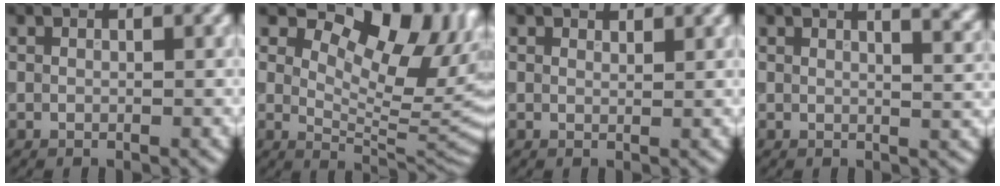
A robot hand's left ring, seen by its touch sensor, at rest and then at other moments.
{"total": 12.9, "force": [6.8, 6.2, 9.0], "torque": [-0.120, 0.012, 0.103]}
{"total": 1.3, "force": [1.2, 0.4, 0.3], "torque": [-0.008, -0.001, 0.014]}
{"total": 7.1, "force": [4.2, 3.3, 4.7], "torque": [-0.006, 0.045, 0.019]}